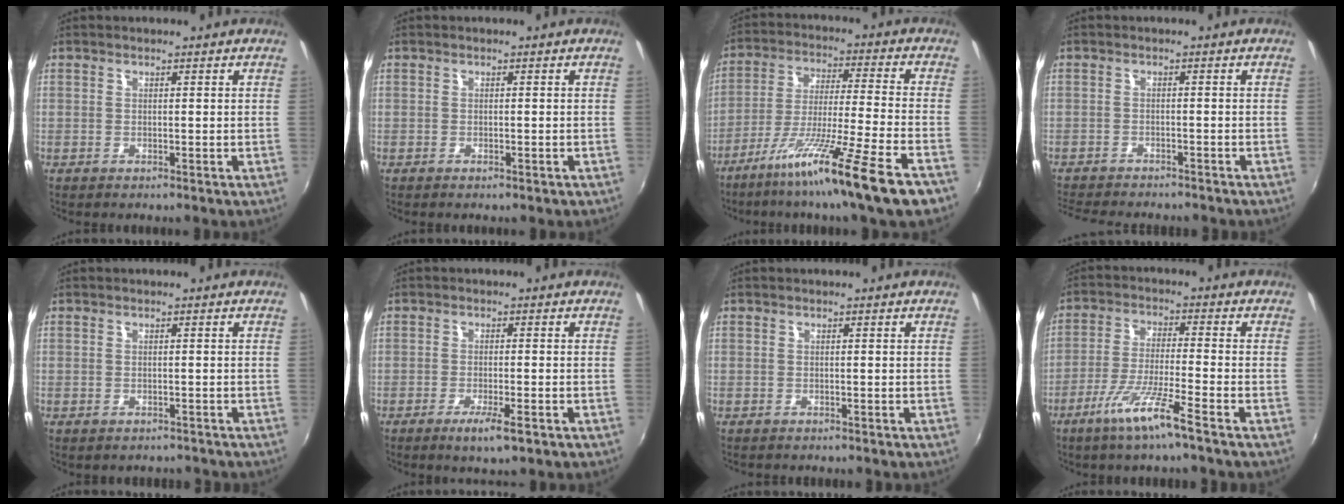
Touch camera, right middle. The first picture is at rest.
{"total": 1.1, "force": [-0.7, 0.5, 0.6], "torque": [-0.010, -0.003, -0.010]}
{"total": 17.7, "force": [-12.4, -1.9, 12.5], "torque": [-0.219, -0.054, -0.200]}
{"total": 9.3, "force": [-8.4, 1.9, 3.3], "torque": [-0.085, -0.021, -0.130]}
{"total": 2.4, "force": [-2.0, 1.2, 0.6], "torque": [-0.014, -0.010, -0.025]}
{"total": 4.7, "force": [-2.7, 0.7, 3.7], "torque": [-0.077, -0.013, -0.046]}
{"total": 0.7, "force": [-0.6, 0.3, 0.1], "torque": [-0.003, -0.003, -0.011]}
{"total": 8.9, "force": [-5.6, -0.4, 6.8], "torque": [-0.143, -0.011, -0.106]}